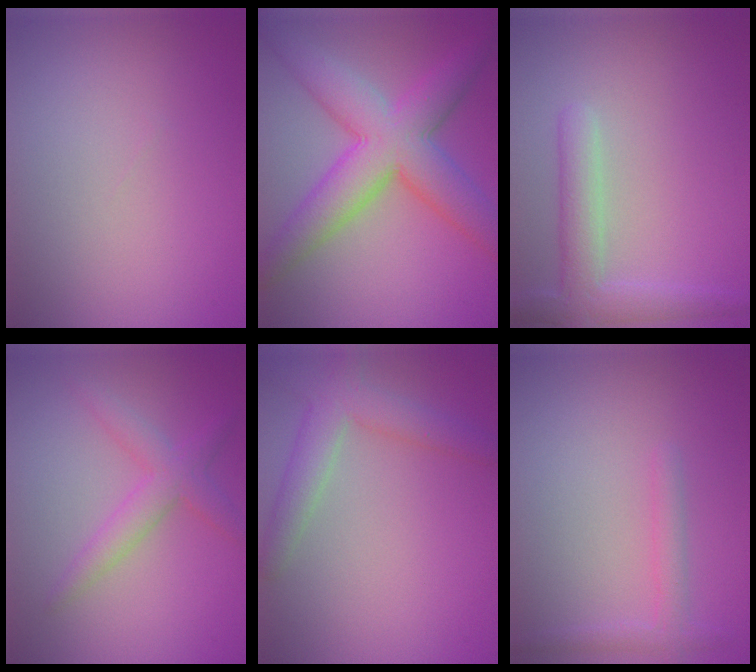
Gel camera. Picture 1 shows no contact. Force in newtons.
{"total": 8.9, "press": 8.9, "slide": 0.3}
{"total": 3.5, "press": 3.5, "slide": 0.3}
{"total": 3.1, "press": 3.1, "slide": 0.0}
{"total": 4.2, "press": 4.2, "slide": 0.2}
{"total": 1.7, "press": 1.7, "slide": 0.1}